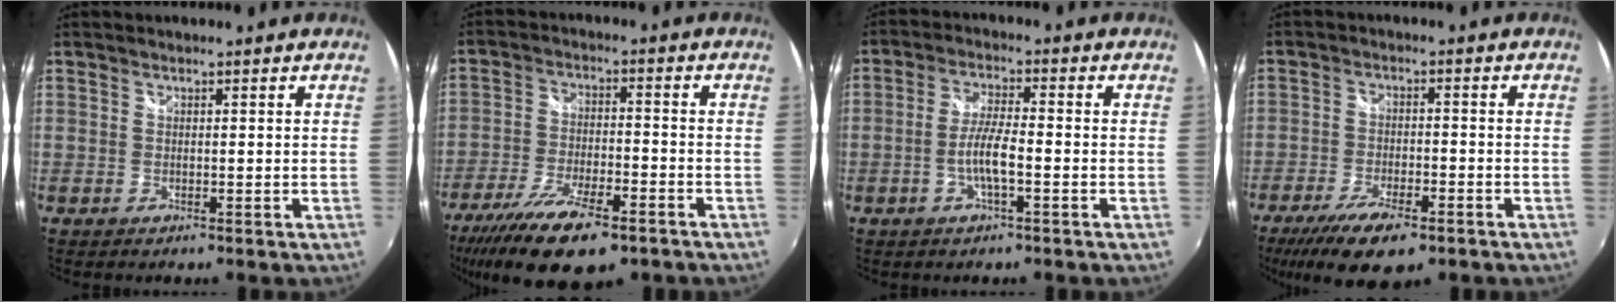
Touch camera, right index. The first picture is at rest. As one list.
[{"total": 17.4, "force": [-12.1, 5.4, 11.4], "torque": [-0.232, -0.048, -0.202]}, {"total": 5.7, "force": [-1.9, 0.7, 5.3], "torque": [-0.106, 0.001, -0.037]}, {"total": 12.8, "force": [-8.6, 4.1, 8.6], "torque": [-0.185, -0.038, -0.146]}]